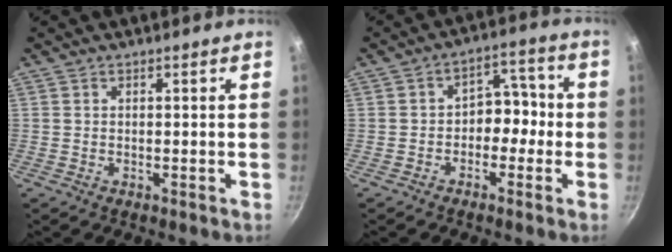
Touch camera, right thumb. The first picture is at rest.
{"total": 6.8, "force": [-1.5, 5.1, 4.2], "torque": [-0.002, 0.039, -0.033]}